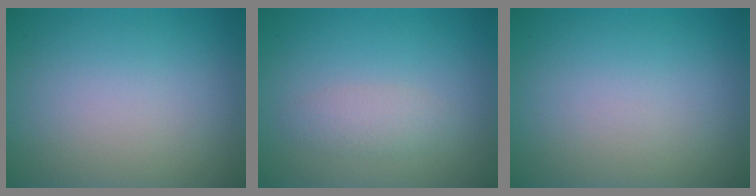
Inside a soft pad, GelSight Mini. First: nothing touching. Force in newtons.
{"total": 1.7, "press": 1.7, "slide": 0.1}
{"total": 0.0}